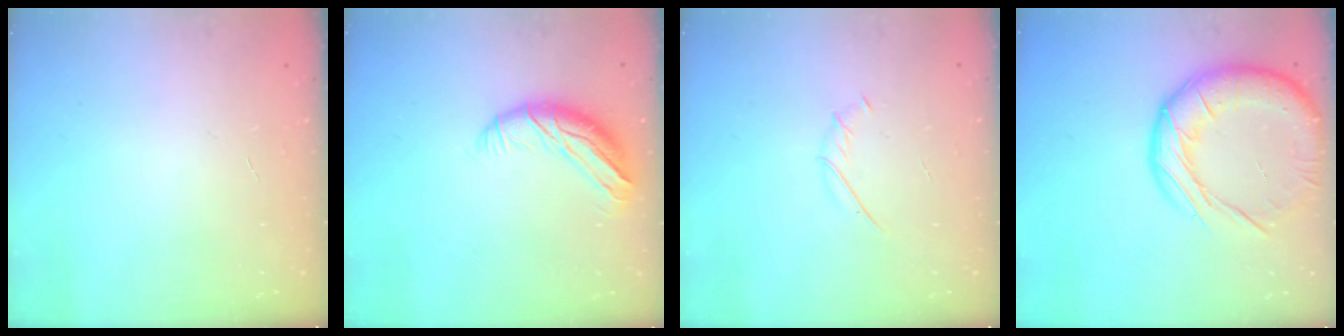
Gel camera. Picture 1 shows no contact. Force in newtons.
{"total": 9.8, "press": 9.5, "slide": 2.3}
{"total": 1.9, "press": 1.8, "slide": 0.6}
{"total": 22.5, "press": 22.3, "slide": 3.0}